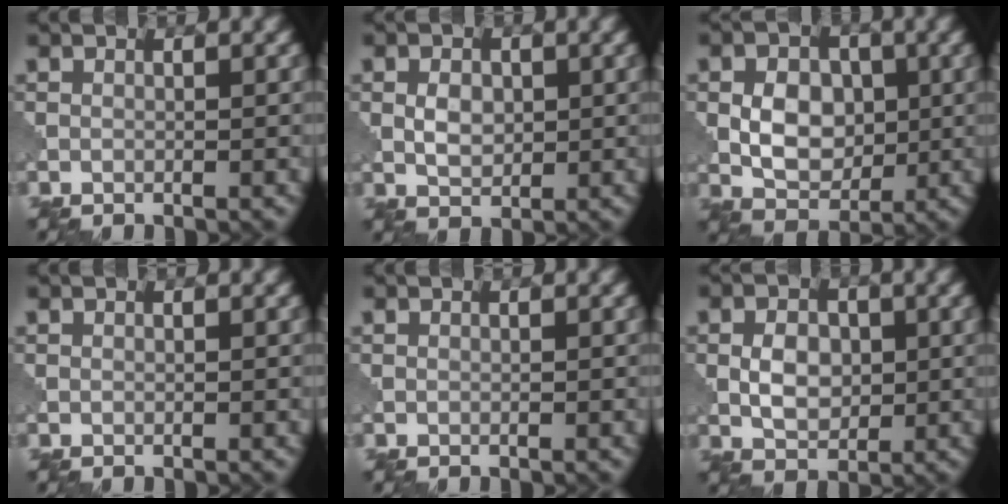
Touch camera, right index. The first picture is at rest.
{"total": 2.4, "force": [0.2, 1.7, 1.7], "torque": [-0.031, 0.002, 0.002]}
{"total": 5.0, "force": [0.0, 3.6, 3.5], "torque": [-0.053, -0.001, 0.000]}
{"total": 0.0}
{"total": 0.0}
{"total": 3.5, "force": [0.0, 2.4, 2.5], "torque": [-0.047, 0.001, -0.003]}